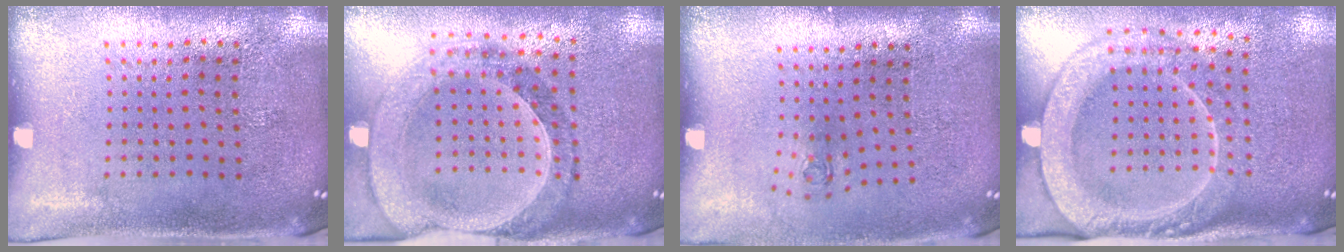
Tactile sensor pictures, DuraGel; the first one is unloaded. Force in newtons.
{"total": 1.5, "press": 1.5, "slide": 0.3}
{"total": 0.7, "press": 0.3, "slide": 0.6}
{"total": 2.4, "press": 2.2, "slide": 1.1}